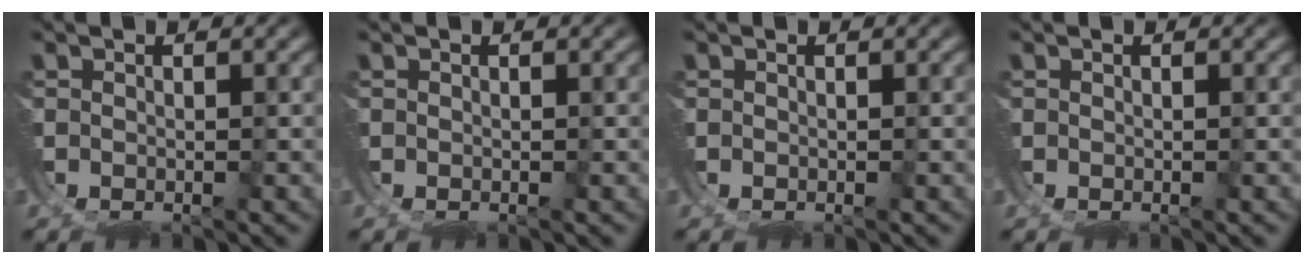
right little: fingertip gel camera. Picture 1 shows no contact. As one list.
[{"total": 0.0}, {"total": 0.0}, {"total": 0.0}]